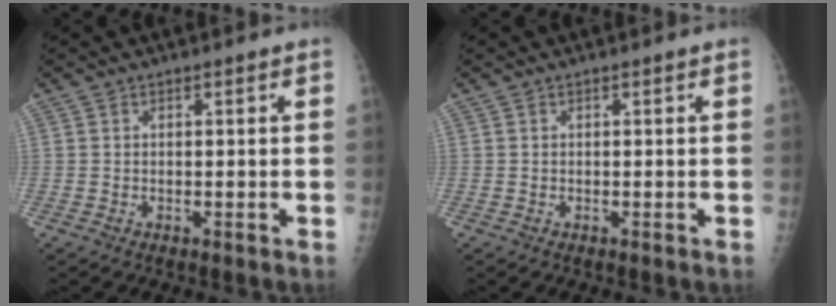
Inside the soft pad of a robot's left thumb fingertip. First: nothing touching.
{"total": 0.0}